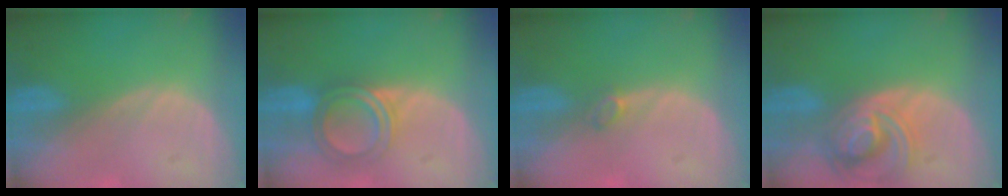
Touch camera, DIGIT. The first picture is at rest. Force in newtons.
{"total": 5.2, "press": 5.1, "slide": 0.3}
{"total": 1.2, "press": 1.2, "slide": 0.4}
{"total": 8.0, "press": 7.0, "slide": 3.8}